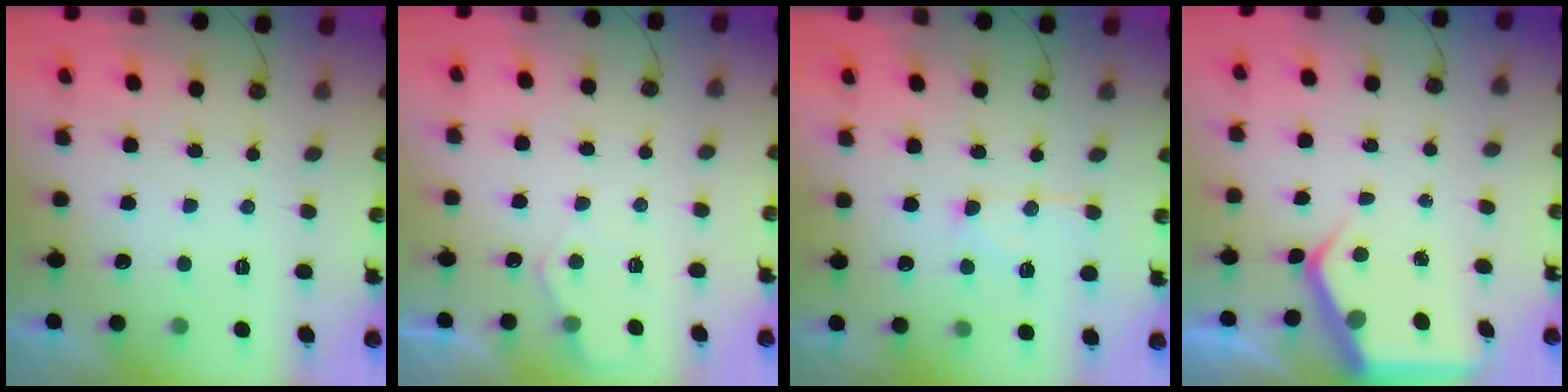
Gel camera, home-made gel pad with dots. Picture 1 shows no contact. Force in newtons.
{"total": 5.0, "press": 4.9, "slide": 0.4}
{"total": 10.0, "press": 10.0, "slide": 0.8}
{"total": 5.4, "press": 5.4, "slide": 0.3}